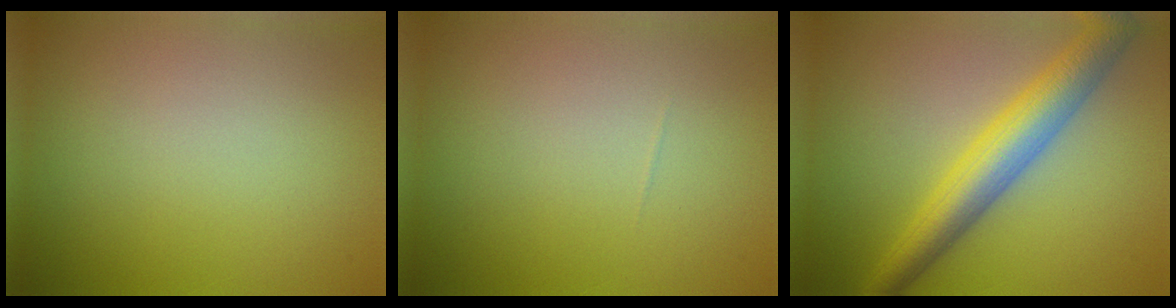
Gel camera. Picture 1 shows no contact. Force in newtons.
{"total": 0.0}
{"total": 6.4, "press": 6.4, "slide": 0.1}